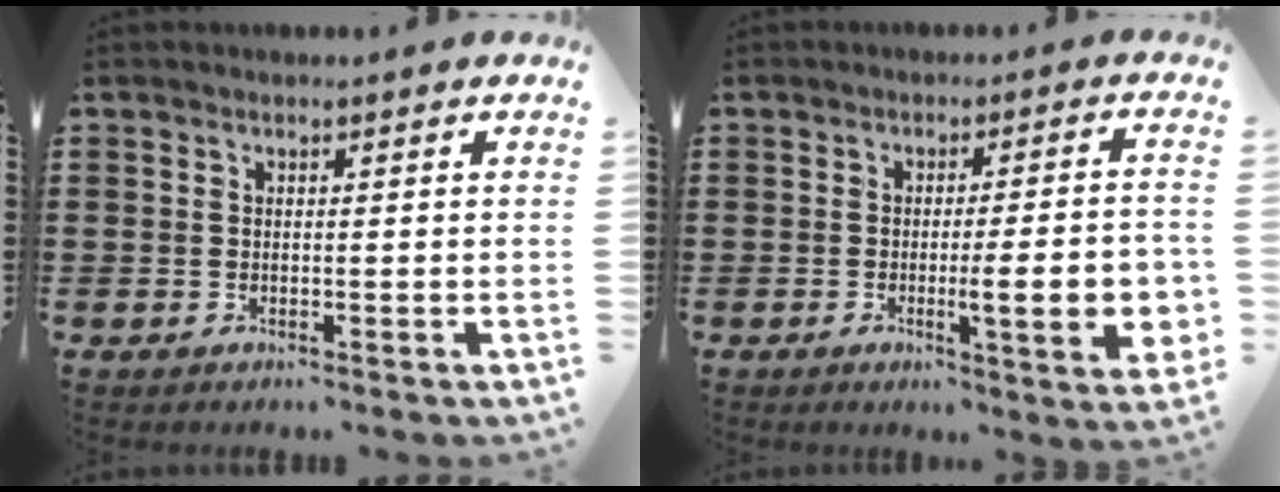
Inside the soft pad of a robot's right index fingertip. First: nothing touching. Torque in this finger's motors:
{"motor_torque": [1.05, -0.23, 0.33, 0.14]}